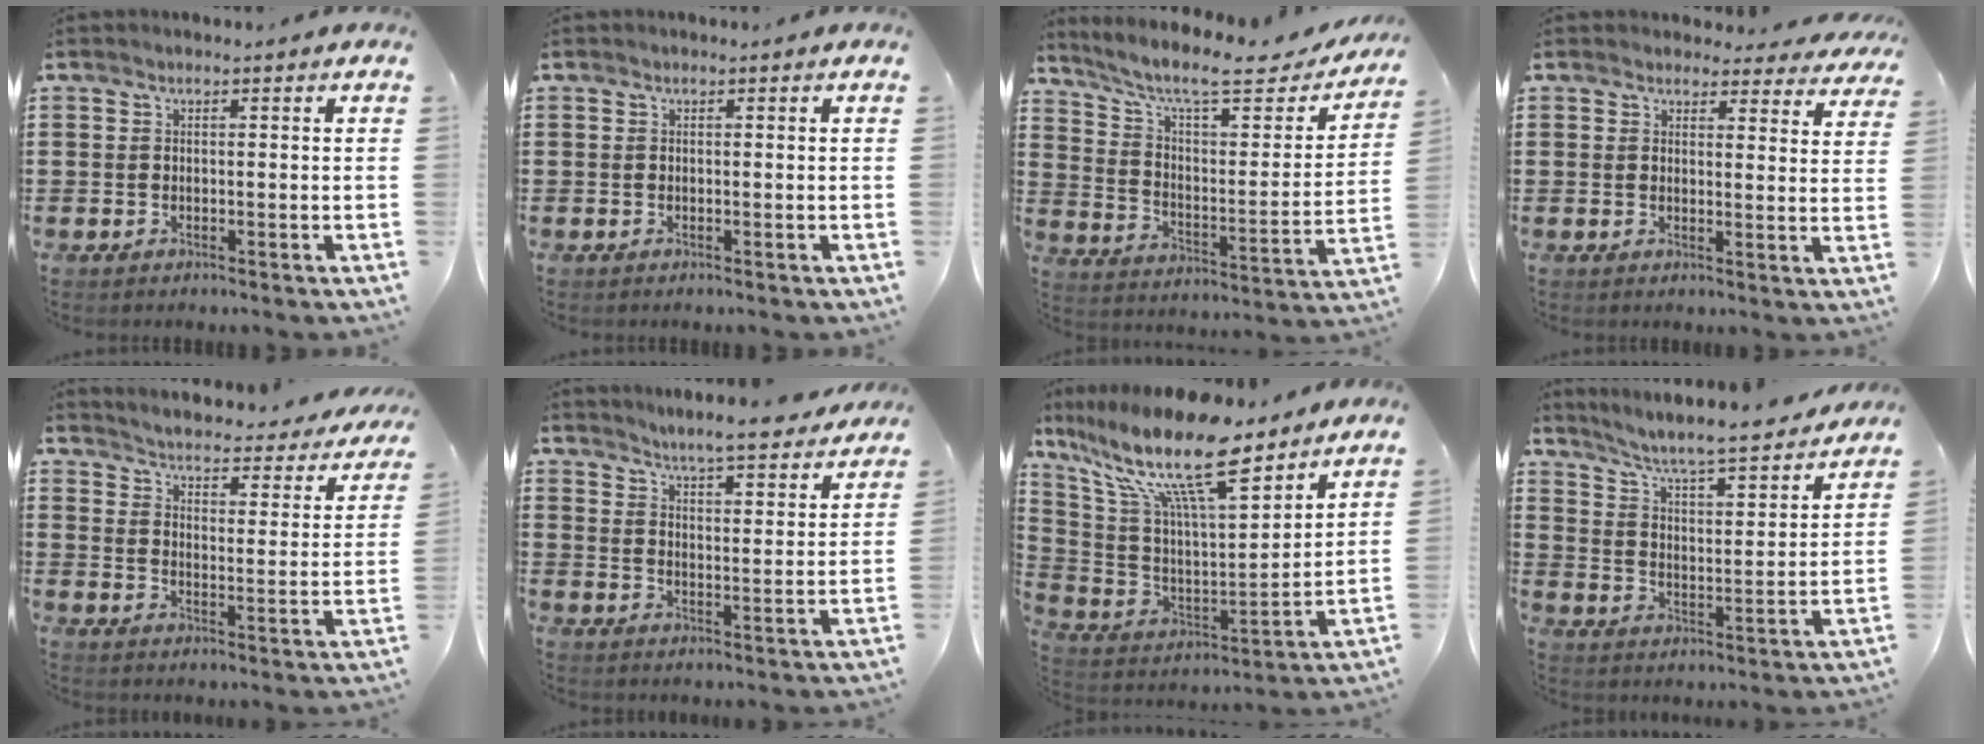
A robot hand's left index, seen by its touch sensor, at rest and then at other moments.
{"total": 0.0}
{"total": 9.2, "force": [7.0, 1.5, 5.7], "torque": [-0.123, -0.047, 0.112]}
{"total": 3.5, "force": [3.4, 0.8, 0.6], "torque": [-0.016, -0.014, 0.061]}
{"total": 3.1, "force": [3.0, -0.3, 0.5], "torque": [-0.031, -0.032, 0.042]}
{"total": 4.5, "force": [4.4, -0.8, 0.3], "torque": [-0.030, -0.037, 0.072]}
{"total": 16.2, "force": [11.2, 3.1, 11.3], "torque": [-0.252, -0.067, 0.185]}
{"total": 5.4, "force": [4.9, -0.1, 2.3], "torque": [-0.068, -0.043, 0.072]}